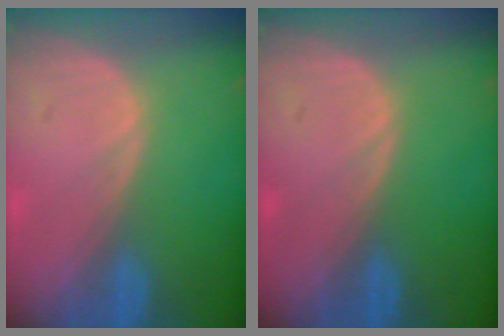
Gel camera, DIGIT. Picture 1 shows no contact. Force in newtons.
{"total": 0.0}